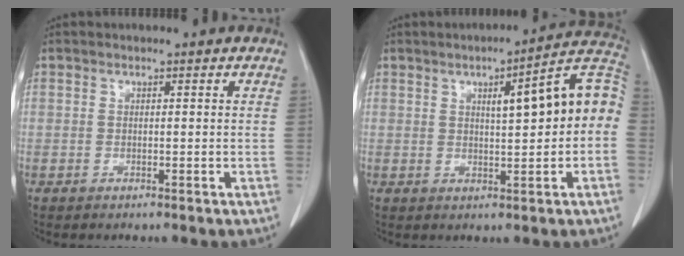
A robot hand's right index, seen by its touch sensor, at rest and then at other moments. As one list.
[{"total": 11.0, "force": [1.2, 1.8, 10.8], "torque": [-0.141, 0.034, 0.012]}]